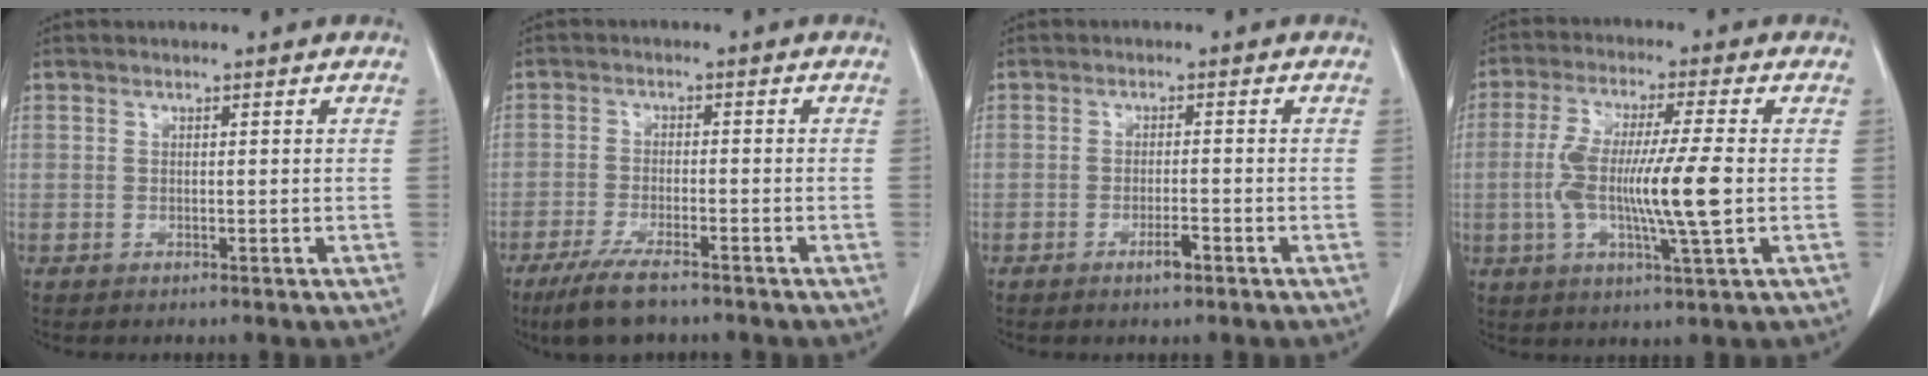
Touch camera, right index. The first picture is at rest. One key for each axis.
{"total": 7.4, "fx": -5.6, "fy": 1.3, "fz": 4.7, "tx": -0.087, "ty": -0.017, "tz": -0.095}
{"total": 2.3, "fx": -1.4, "fy": 0.4, "fz": 1.8, "tx": -0.029, "ty": 0.000, "tz": -0.022}
{"total": 11.9, "fx": -1.1, "fy": 0.6, "fz": 11.9, "tx": -0.232, "ty": -0.003, "tz": -0.024}